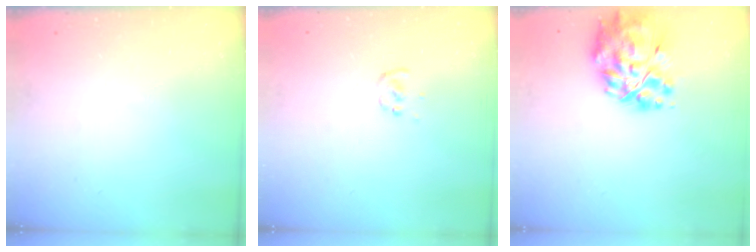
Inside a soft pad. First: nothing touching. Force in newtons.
{"total": 1.1, "press": 1.1, "slide": 0.2}
{"total": 19.3, "press": 18.2, "slide": 6.4}